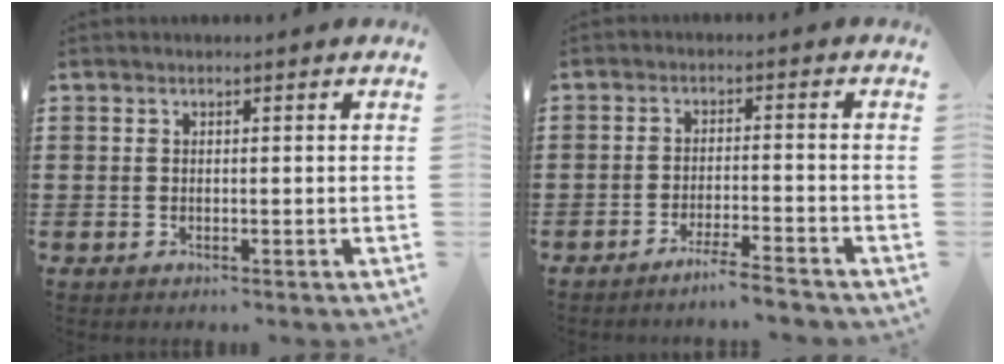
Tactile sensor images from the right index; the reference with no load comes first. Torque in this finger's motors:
{"motor_torque": [1.29, 0.85, 0.02, 0.02]}